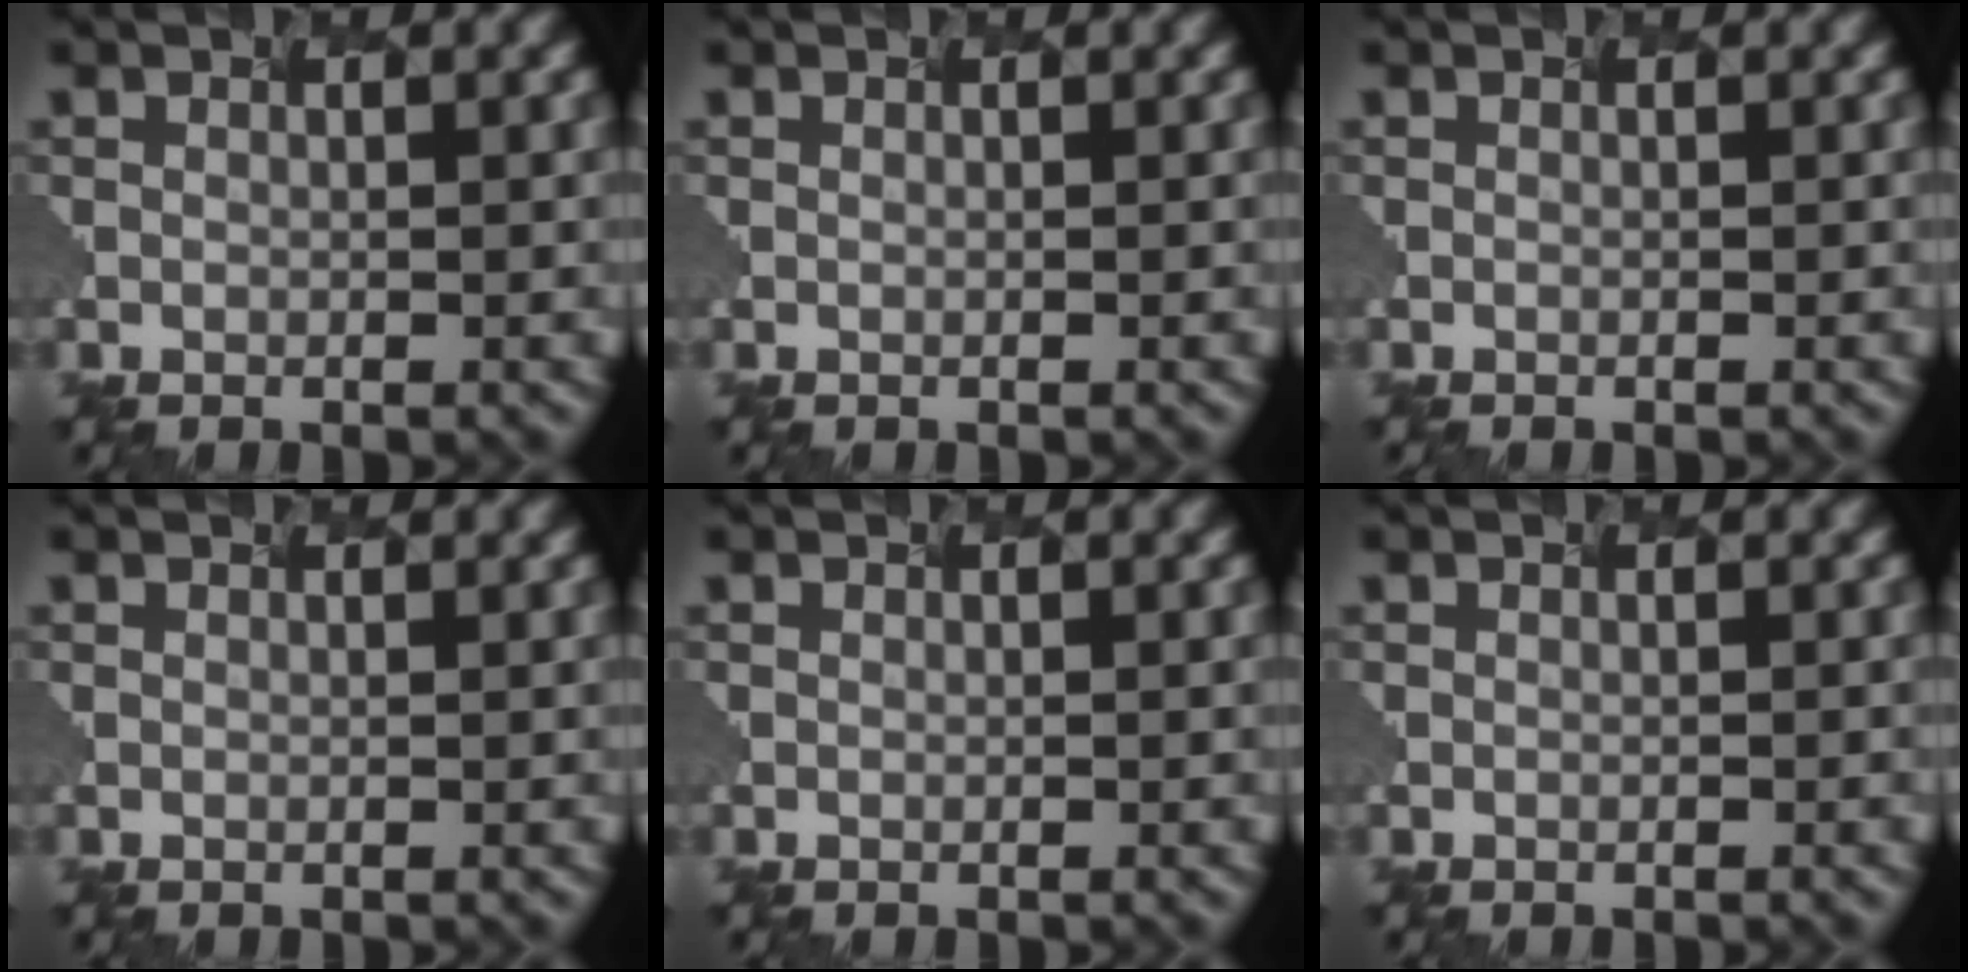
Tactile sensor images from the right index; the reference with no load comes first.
{"total": 0.0}
{"total": 0.0}
{"total": 0.5, "force": [0.4, 0.1, -0.3], "torque": [0.005, -0.004, 0.001]}
{"total": 0.0}
{"total": 0.0}